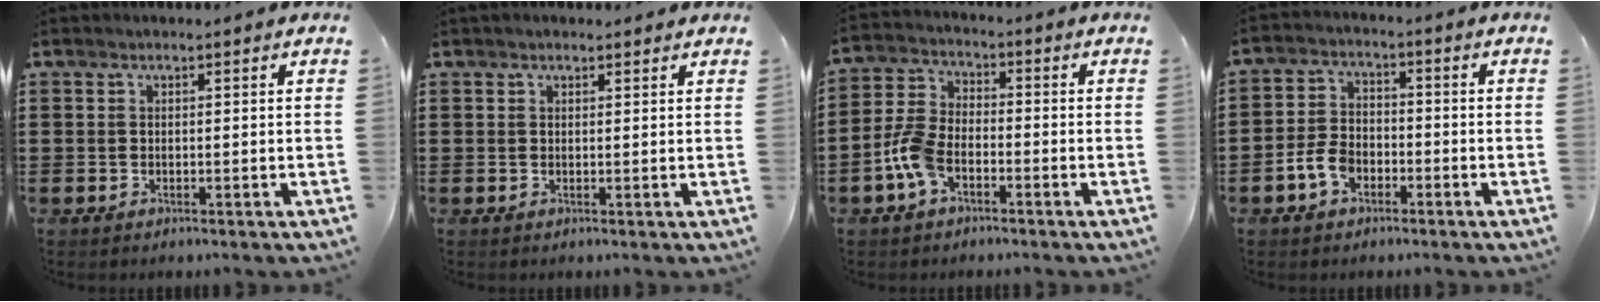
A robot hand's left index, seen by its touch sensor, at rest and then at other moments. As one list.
[{"total": 0.8, "force": [0.7, 0.3, 0.3], "torque": [-0.006, 0.004, 0.014]}, {"total": 6.5, "force": [-3.0, 3.5, 4.7], "torque": [-0.120, 0.002, -0.062]}, {"total": 5.4, "force": [-2.7, 3.8, 2.6], "torque": [-0.069, 0.008, -0.055]}]